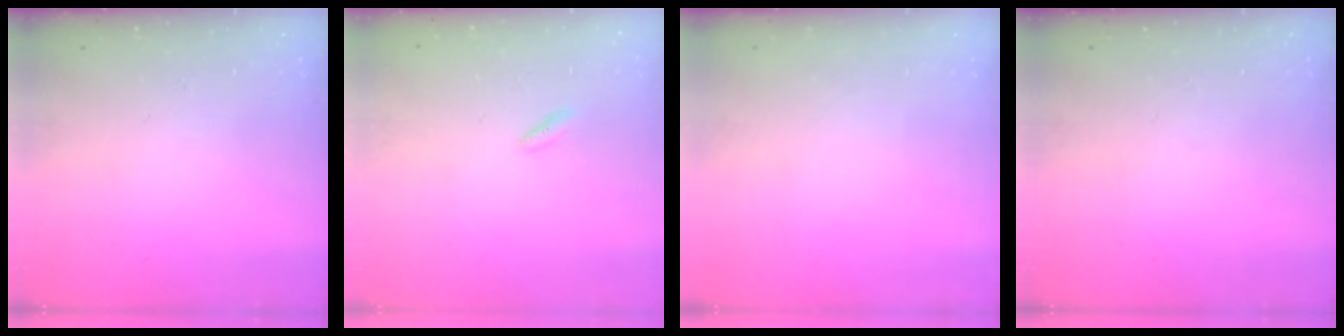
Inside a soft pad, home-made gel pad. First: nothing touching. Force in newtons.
{"total": 1.8, "press": 1.7, "slide": 0.7}
{"total": 0.0}
{"total": 0.0}